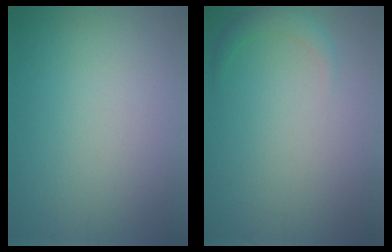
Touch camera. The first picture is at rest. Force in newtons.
{"total": 1.5, "press": 1.5, "slide": 0.1}